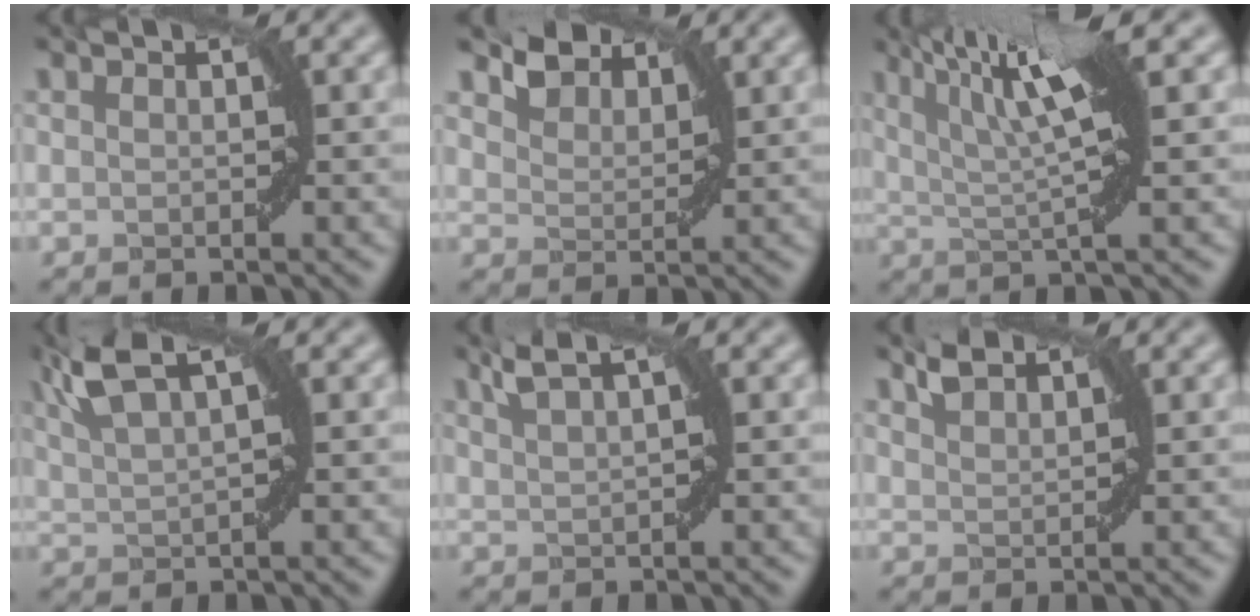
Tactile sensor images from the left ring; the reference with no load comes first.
{"total": 3.2, "force": [2.7, 1.4, 0.9], "torque": [-0.027, 0.002, 0.046]}
{"total": 7.2, "force": [2.5, 1.2, 6.6], "torque": [-0.115, 0.009, 0.043]}
{"total": 5.1, "force": [3.0, 1.3, 3.9], "torque": [-0.082, 0.019, 0.060]}
{"total": 2.7, "force": [1.8, 0.6, 1.9], "torque": [-0.033, 0.011, 0.031]}
{"total": 1.8, "force": [1.7, 0.3, 0.6], "torque": [-0.012, 0.005, 0.035]}